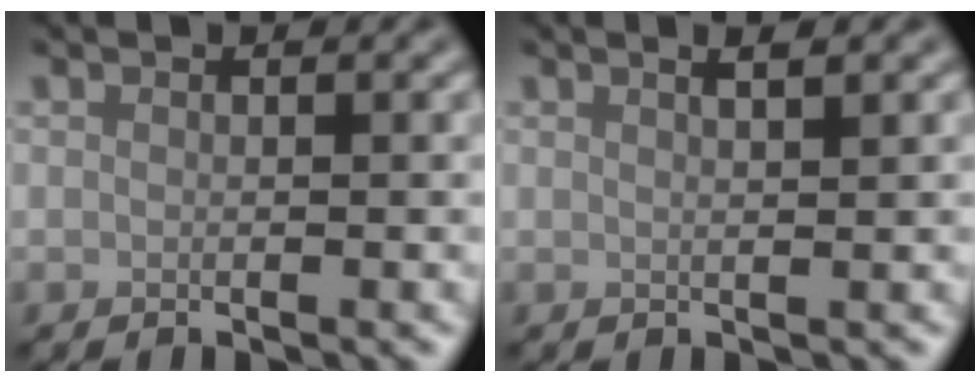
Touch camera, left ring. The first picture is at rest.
{"total": 2.1, "force": [1.2, 0.8, 1.6], "torque": [-0.006, 0.006, -0.002]}